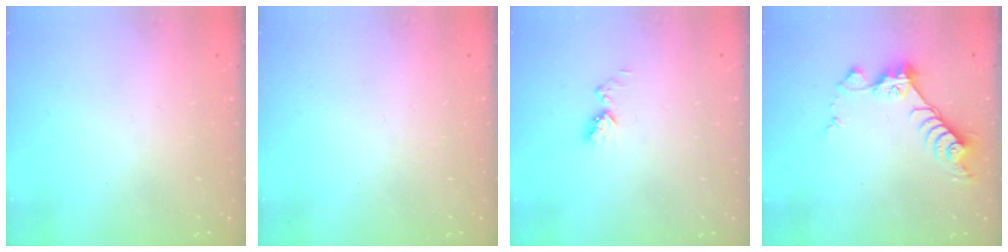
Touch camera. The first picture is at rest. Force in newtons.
{"total": 0.0}
{"total": 5.7, "press": 5.6, "slide": 0.7}
{"total": 9.5, "press": 9.5, "slide": 0.7}